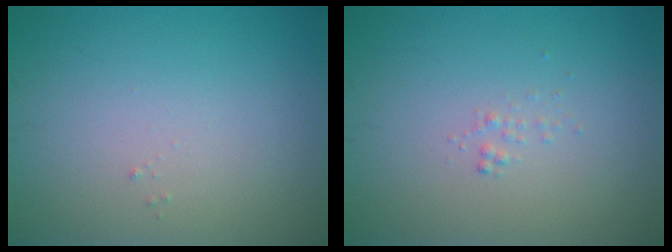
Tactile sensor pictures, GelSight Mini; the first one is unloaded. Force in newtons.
{"total": 0.5, "press": 0.5, "slide": 0.0}